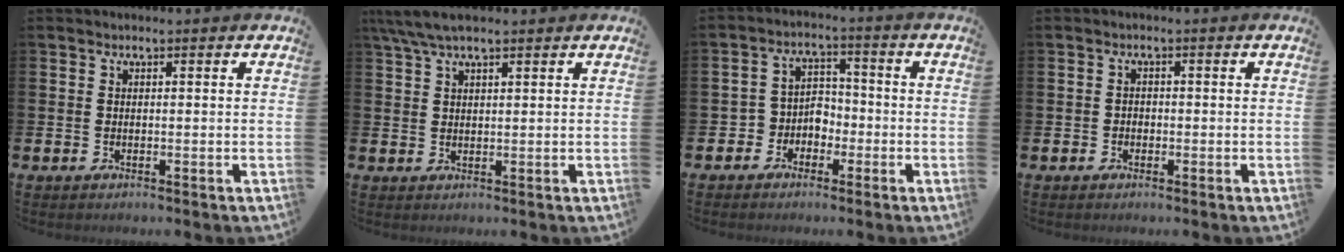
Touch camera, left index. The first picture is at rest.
{"total": 4.4, "force": [3.3, 1.0, 2.7], "torque": [-0.066, 0.000, 0.062]}
{"total": 3.9, "force": [-2.1, 3.2, 0.4], "torque": [-0.022, 0.003, -0.051]}
{"total": 1.2, "force": [-0.7, 0.9, 0.2], "torque": [-0.006, 0.004, -0.015]}